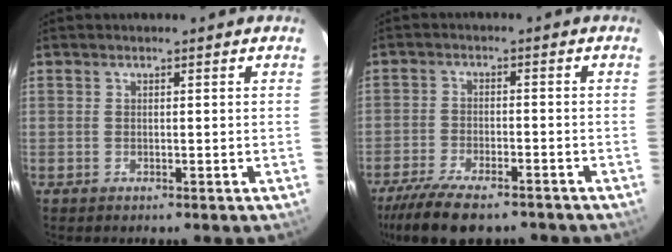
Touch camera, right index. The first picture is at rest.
{"total": 13.4, "force": [-10.7, 4.1, 6.9], "torque": [-0.155, -0.031, -0.178]}